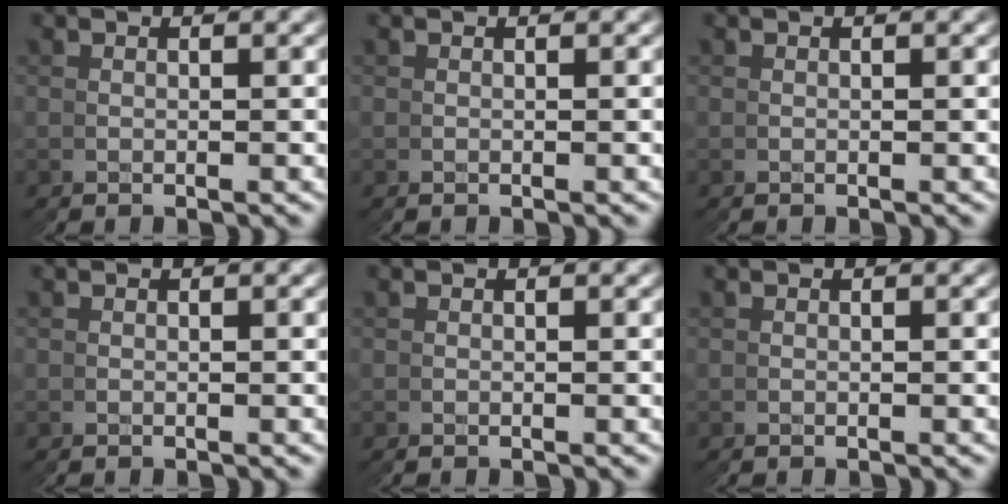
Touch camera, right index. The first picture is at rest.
{"total": 0.0}
{"total": 0.0}
{"total": 0.0}
{"total": 0.0}
{"total": 0.0}